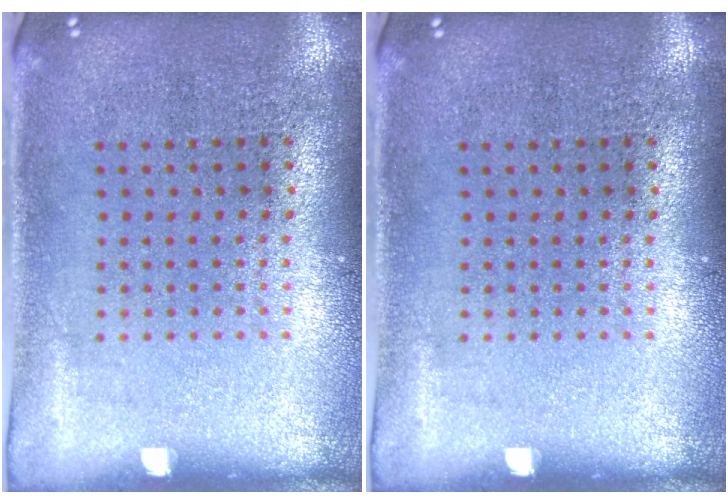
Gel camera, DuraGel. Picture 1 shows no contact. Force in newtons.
{"total": 0.0}